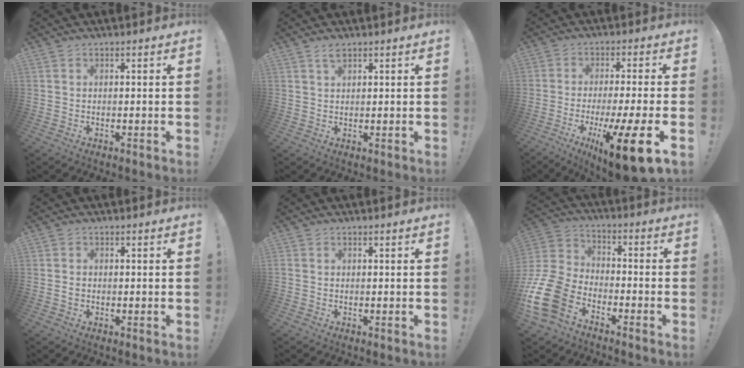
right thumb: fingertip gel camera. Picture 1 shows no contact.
{"total": 2.3, "force": [1.7, 0.8, 1.3], "torque": [-0.020, -0.005, 0.029]}
{"total": 17.3, "force": [-7.9, 1.9, 15.2], "torque": [-0.234, 0.031, -0.120]}
{"total": 1.1, "force": [-0.2, 0.9, 0.6], "torque": [-0.010, 0.005, -0.004]}
{"total": 0.0}
{"total": 17.0, "force": [-9.5, 10.5, 9.4], "torque": [-0.196, 0.064, -0.163]}